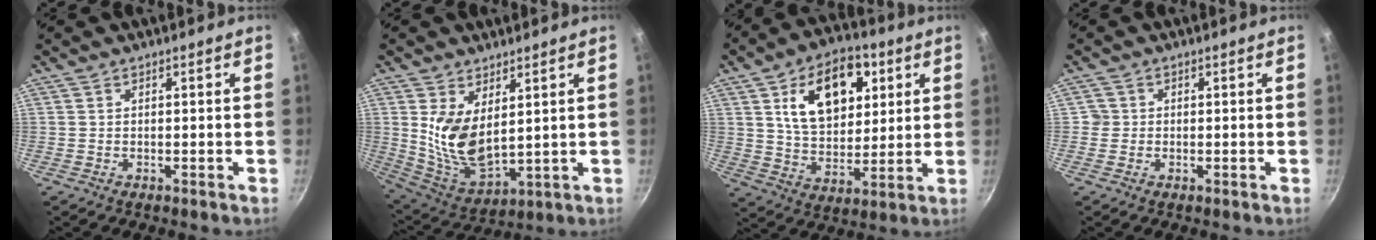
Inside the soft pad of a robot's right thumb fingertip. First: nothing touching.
{"total": 11.6, "force": [3.0, 6.2, 9.3], "torque": [-0.159, -0.029, 0.080]}
{"total": 17.2, "force": [6.1, 10.8, 11.9], "torque": [-0.151, -0.014, 0.107]}
{"total": 1.5, "force": [0.0, 1.5, 0.0], "torque": [0.009, 0.006, -0.003]}